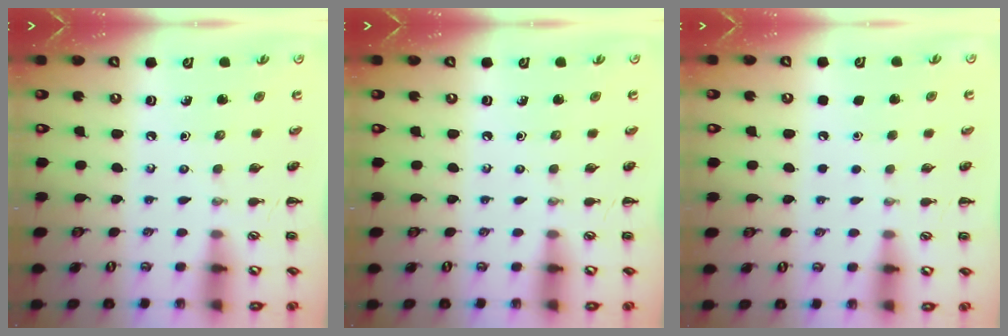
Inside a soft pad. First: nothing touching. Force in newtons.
{"total": 0.0}
{"total": 1.8, "press": 1.8, "slide": 0.1}